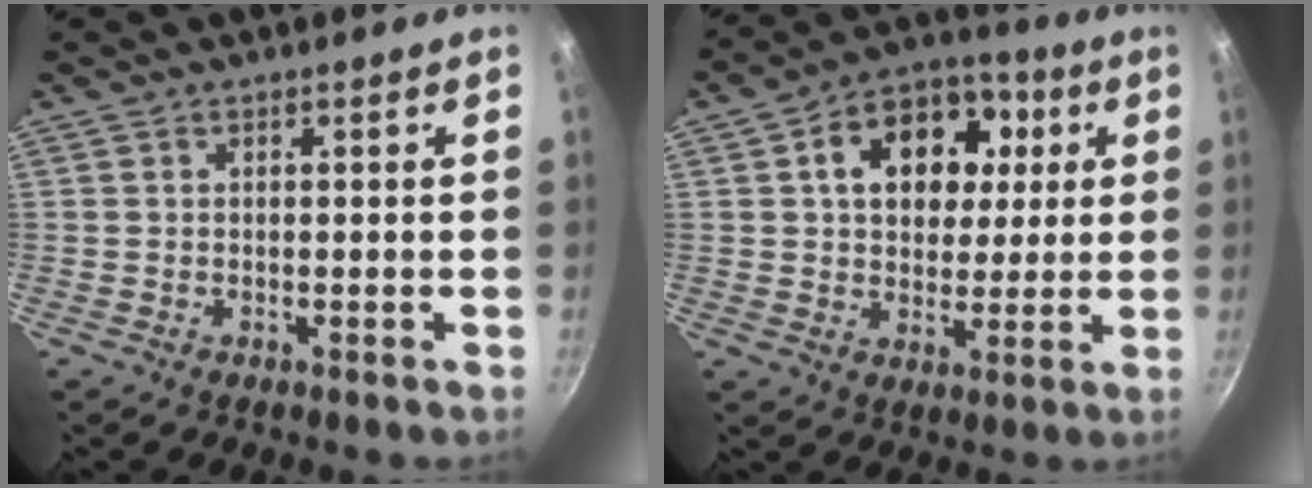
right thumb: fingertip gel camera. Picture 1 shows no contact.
{"total": 15.7, "force": [4.0, 11.4, 10.0], "torque": [-0.122, 0.012, 0.054]}